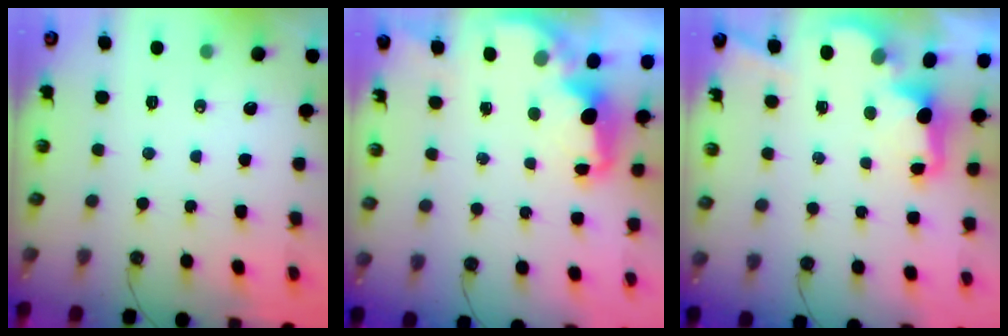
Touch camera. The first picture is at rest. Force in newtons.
{"total": 2.5, "press": 2.4, "slide": 0.7}
{"total": 2.7, "press": 2.5, "slide": 0.8}